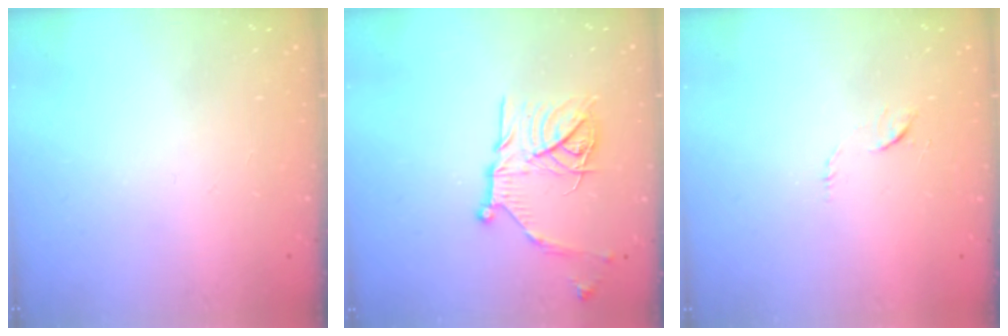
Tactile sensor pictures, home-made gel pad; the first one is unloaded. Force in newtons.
{"total": 18.0, "press": 18.0, "slide": 1.5}
{"total": 4.6, "press": 4.5, "slide": 0.5}